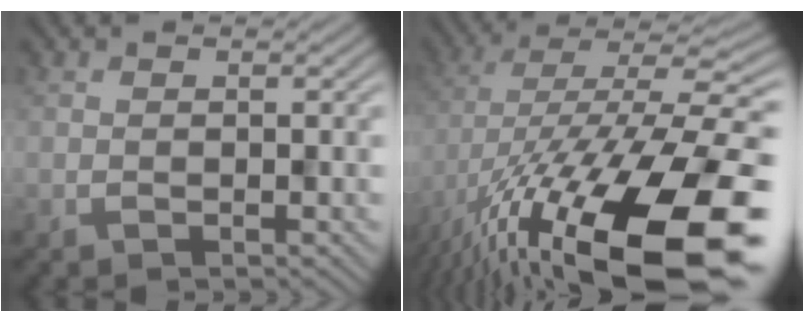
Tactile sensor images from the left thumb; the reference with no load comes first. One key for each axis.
{"total": 18.8, "fx": -8.4, "fy": 7.2, "fz": 15.2, "tx": -0.258, "ty": -0.028, "tz": -0.118}